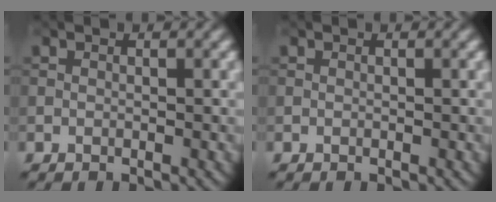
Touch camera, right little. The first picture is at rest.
{"total": 0.0}